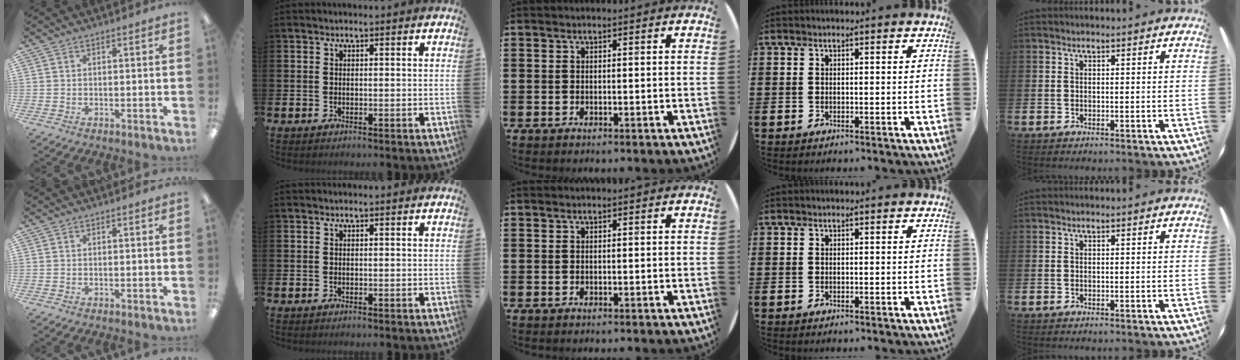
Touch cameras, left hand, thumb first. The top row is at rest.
{}